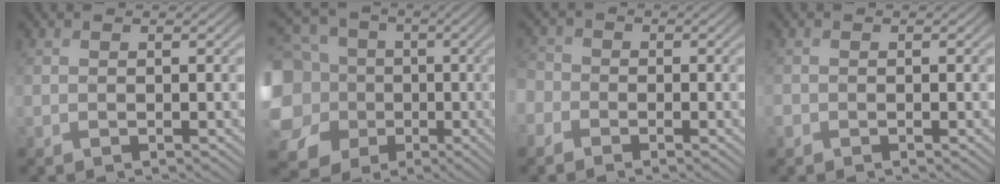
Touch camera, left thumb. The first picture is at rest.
{"total": 17.1, "force": [-1.2, 15.4, 7.2], "torque": [-0.270, 0.008, -0.030]}
{"total": 3.3, "force": [-1.7, 2.7, 1.0], "torque": [-0.035, 0.000, -0.047]}
{"total": 0.7, "force": [-0.5, 0.5, 0.1], "torque": [-0.005, -0.002, -0.010]}